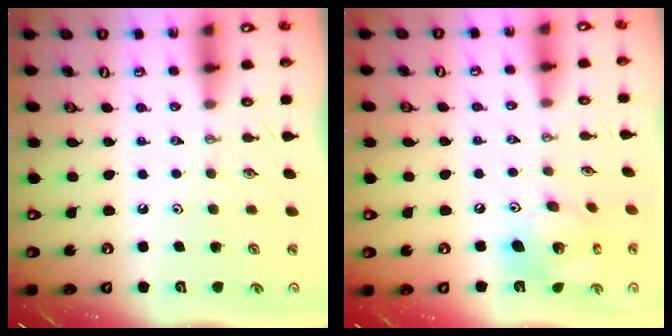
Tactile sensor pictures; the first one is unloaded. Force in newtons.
{"total": 13.8, "press": 13.6, "slide": 1.8}